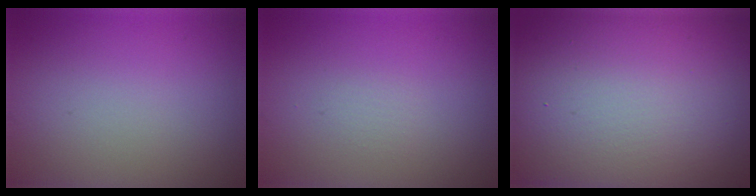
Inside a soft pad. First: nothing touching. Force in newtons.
{"total": 0.6, "press": 0.6, "slide": 0.1}
{"total": 20.3, "press": 20.3, "slide": 1.1}